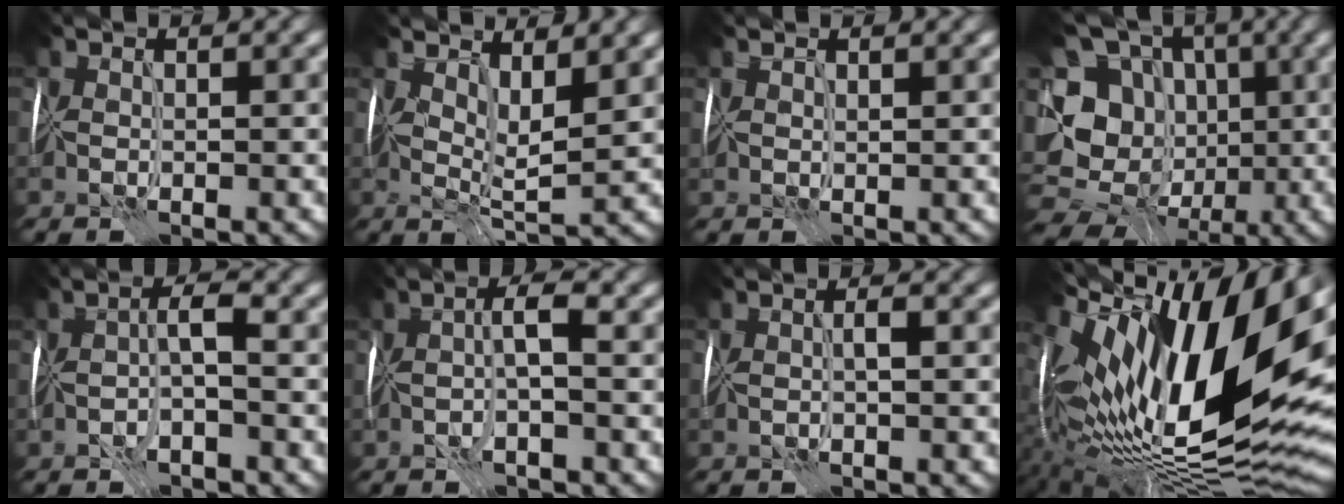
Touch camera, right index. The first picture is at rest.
{"total": 3.6, "force": [1.9, 0.8, 2.9], "torque": [-0.054, -0.007, 0.033]}
{"total": 0.8, "force": [0.8, 0.0, 0.1], "torque": [0.001, 0.002, 0.016]}
{"total": 13.8, "force": [-2.3, 12.1, 6.2], "torque": [-0.147, 0.003, -0.035]}
{"total": 2.1, "force": [-0.3, 0.2, 2.0], "torque": [-0.039, 0.006, -0.010]}
{"total": 2.3, "force": [0.3, 0.1, 2.3], "torque": [-0.046, 0.007, 0.001]}
{"total": 0.8, "force": [0.2, -0.1, 0.7], "torque": [-0.015, 0.004, 0.002]}
{"total": 17.9, "force": [3.5, 7.6, 15.9], "torque": [-0.275, 0.010, 0.045]}